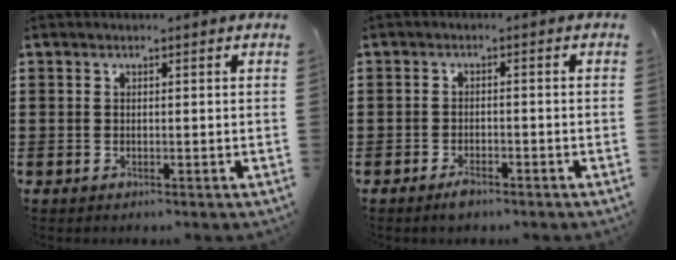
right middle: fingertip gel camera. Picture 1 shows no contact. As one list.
[{"total": 1.4, "force": [-1.3, 0.5, 0.4], "torque": [-0.011, -0.004, -0.024]}]